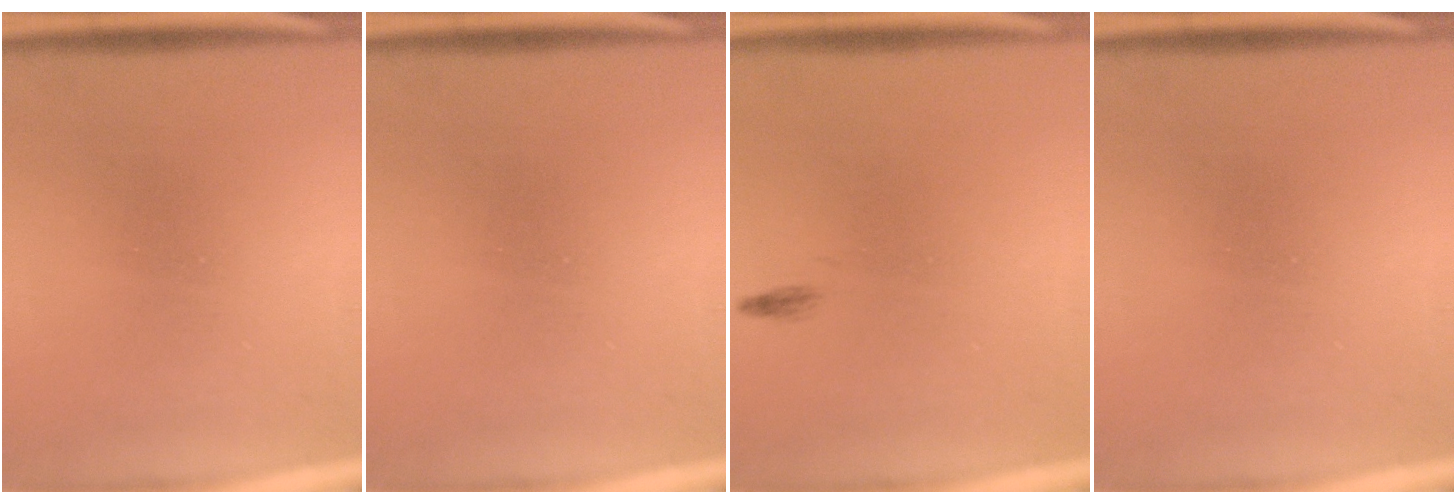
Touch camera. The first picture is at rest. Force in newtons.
{"total": 0.0}
{"total": 0.5}
{"total": 0.0}